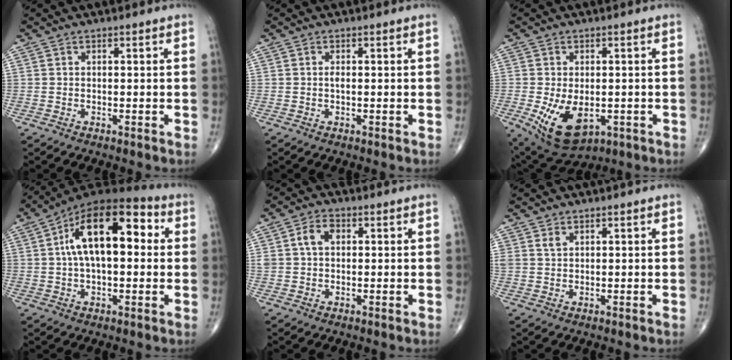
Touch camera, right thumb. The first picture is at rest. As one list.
[{"total": 0.8, "force": [0.0, 0.3, 0.7], "torque": [-0.013, 0.001, -0.002]}, {"total": 11.0, "force": [-2.7, 6.6, 8.4], "torque": [-0.136, -0.011, -0.025]}, {"total": 18.3, "force": [3.4, 9.1, 15.5], "torque": [-0.234, 0.035, 0.043]}, {"total": 4.4, "force": [1.0, 3.0, 3.0], "torque": [-0.056, 0.012, 0.020]}, {"total": 1.7, "force": [1.1, 1.1, 0.7], "torque": [-0.009, -0.003, 0.025]}]